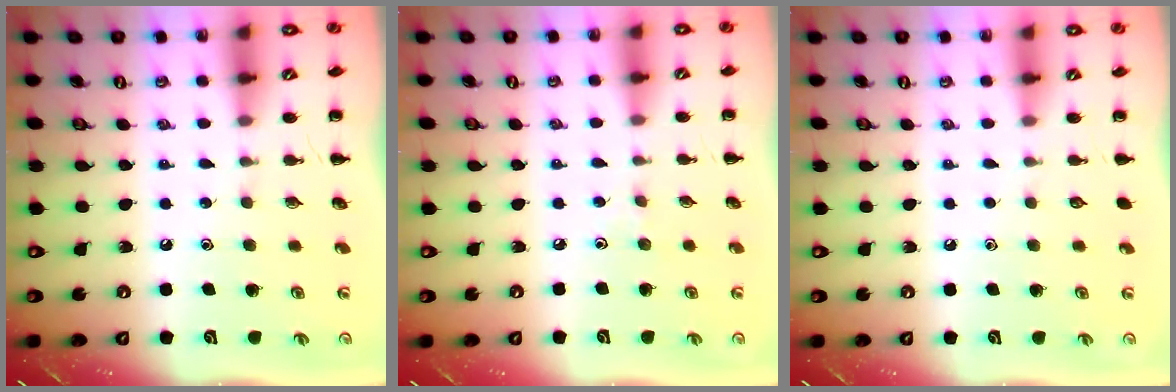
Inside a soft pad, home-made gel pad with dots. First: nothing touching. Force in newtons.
{"total": 2.2, "press": 2.1, "slide": 0.9}
{"total": 0.0}